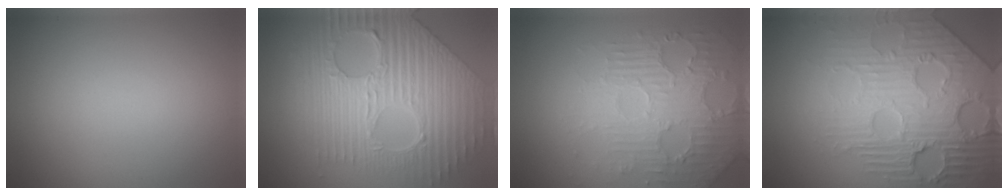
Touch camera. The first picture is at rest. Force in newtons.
{"total": 10.1, "press": 7.0, "slide": 7.3}
{"total": 4.7, "press": 3.7, "slide": 2.8}
{"total": 8.6, "press": 6.0, "slide": 6.1}